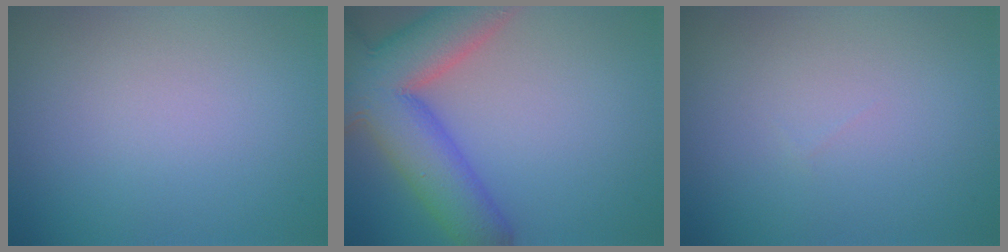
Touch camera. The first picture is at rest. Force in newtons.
{"total": 11.2, "press": 11.2, "slide": 0.8}
{"total": 0.0}